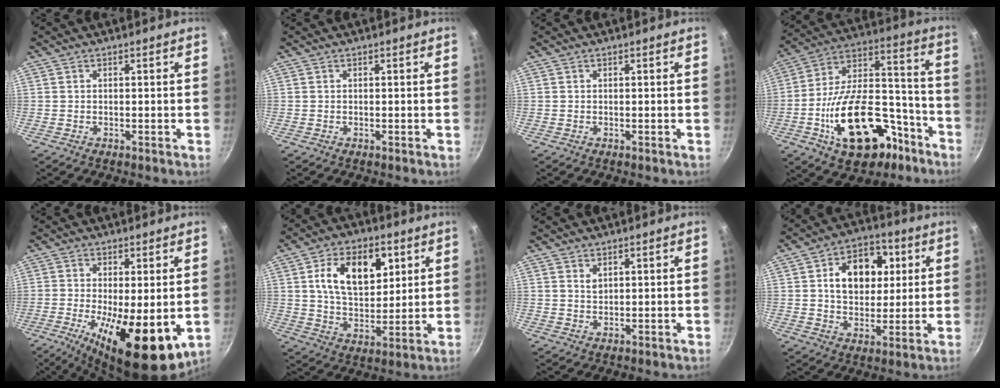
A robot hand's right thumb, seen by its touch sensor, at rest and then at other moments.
{"total": 0.0}
{"total": 0.0}
{"total": 24.1, "force": [-11.0, 13.0, 17.2], "torque": [-0.288, 0.084, -0.170]}
{"total": 17.1, "force": [-4.6, 5.9, 15.4], "torque": [-0.220, -0.029, -0.051]}
{"total": 15.0, "force": [5.0, 9.1, 10.9], "torque": [-0.145, -0.016, 0.091]}
{"total": 1.4, "force": [0.8, 0.8, 0.8], "torque": [-0.007, -0.006, 0.017]}
{"total": 13.6, "force": [3.3, 9.6, 9.1], "torque": [-0.098, 0.004, 0.050]}